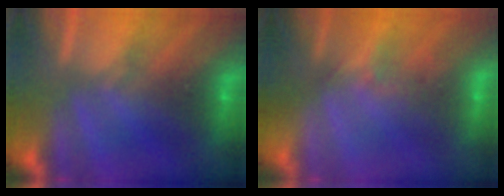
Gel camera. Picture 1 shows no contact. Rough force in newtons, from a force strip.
{"total": 2.6}